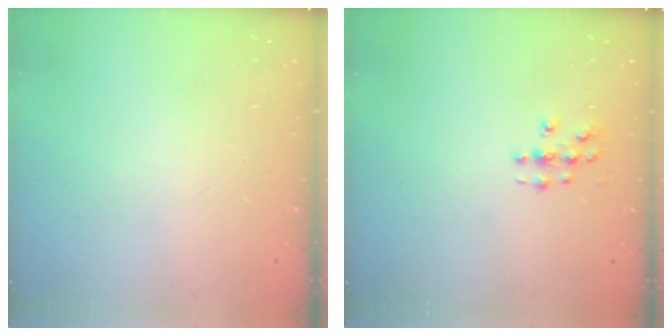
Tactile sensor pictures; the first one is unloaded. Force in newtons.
{"total": 3.5, "press": 3.4, "slide": 0.2}